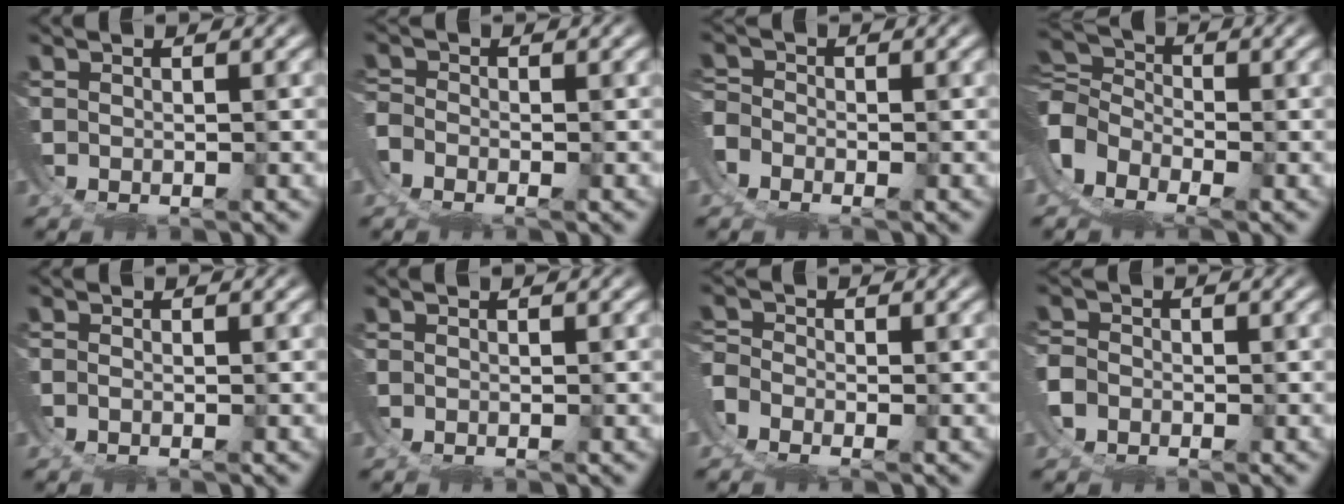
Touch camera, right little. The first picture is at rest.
{"total": 1.6, "force": [-1.3, 0.8, 0.3], "torque": [-0.012, -0.008, -0.026]}
{"total": 2.2, "force": [-1.4, 1.7, 0.1], "torque": [-0.009, -0.003, -0.034]}
{"total": 10.6, "force": [-2.3, 9.4, 4.3], "torque": [-0.128, -0.033, -0.047]}
{"total": 0.6, "force": [-0.5, 0.3, 0.3], "torque": [-0.010, -0.006, -0.008]}
{"total": 0.0}
{"total": 2.1, "force": [-1.6, 1.2, 0.5], "torque": [-0.017, -0.009, -0.031]}
{"total": 1.5, "force": [-0.9, 1.2, -0.1], "torque": [-0.013, -0.004, -0.017]}